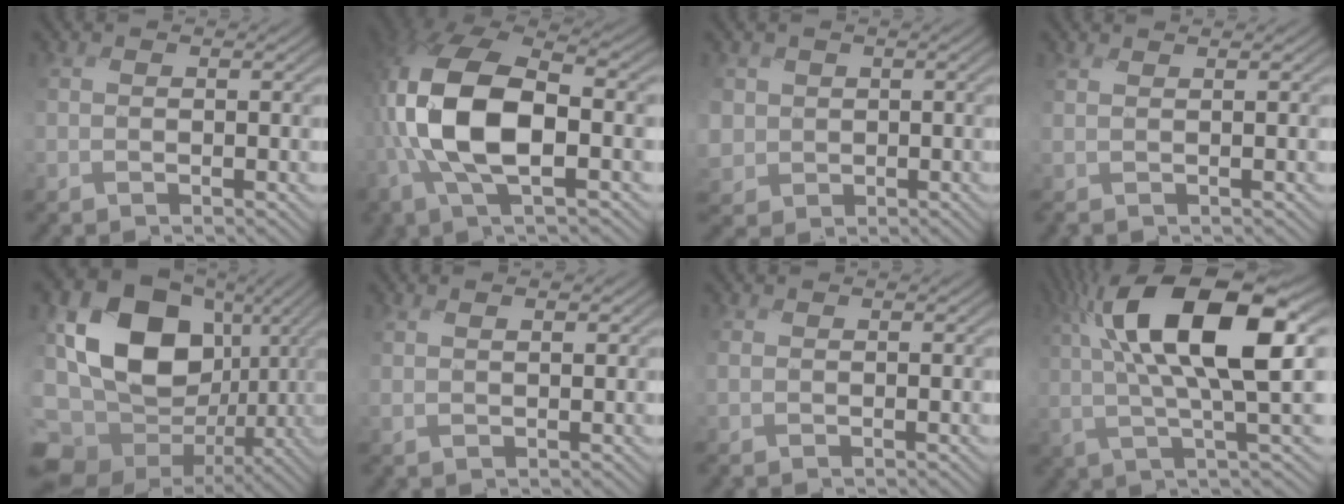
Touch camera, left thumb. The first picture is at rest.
{"total": 12.4, "force": [-2.1, 5.7, 10.8], "torque": [-0.253, 0.005, -0.052]}
{"total": 4.1, "force": [0.0, 4.0, 0.9], "torque": [-0.058, -0.020, -0.009]}
{"total": 1.0, "force": [0.8, -0.5, 0.2], "torque": [-0.005, 0.005, 0.014]}
{"total": 17.6, "force": [-1.6, 13.3, 11.4], "torque": [-0.249, -0.010, -0.039]}
{"total": 1.6, "force": [1.0, 0.3, 1.2], "torque": [-0.021, 0.001, 0.021]}
{"total": 0.6, "force": [0.4, 0.3, 0.2], "torque": [-0.008, 0.001, 0.008]}
{"total": 15.1, "force": [4.0, 5.2, 13.6], "torque": [-0.252, 0.004, 0.058]}